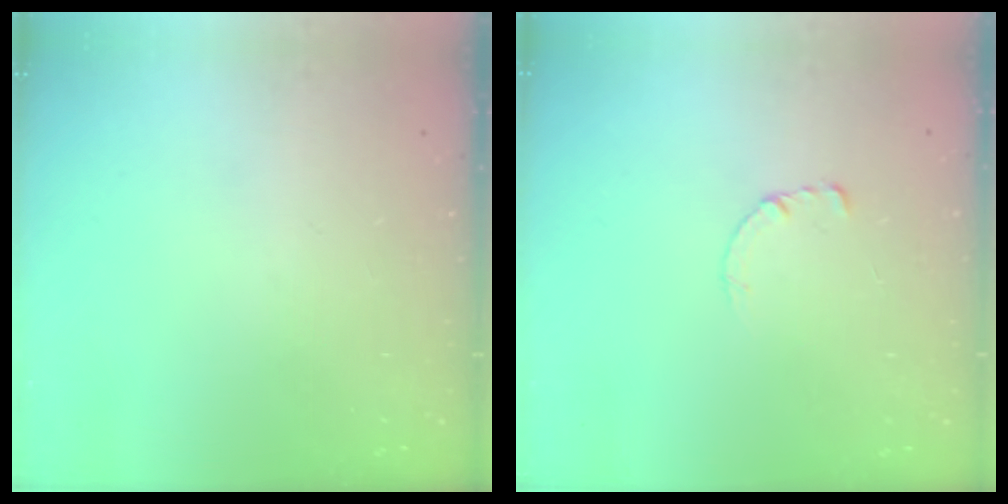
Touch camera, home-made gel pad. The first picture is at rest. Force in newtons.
{"total": 0.7, "press": 0.6, "slide": 0.1}